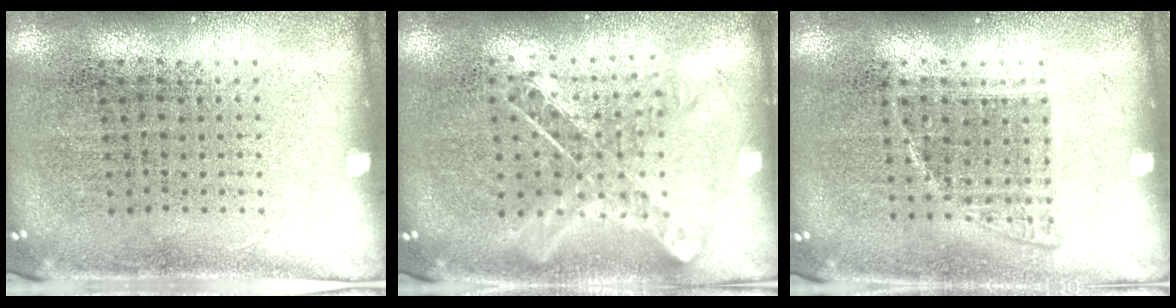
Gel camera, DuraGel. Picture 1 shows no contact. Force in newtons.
{"total": 1.0, "press": 1.0, "slide": 0.1}
{"total": 1.0, "press": 0.9, "slide": 0.5}